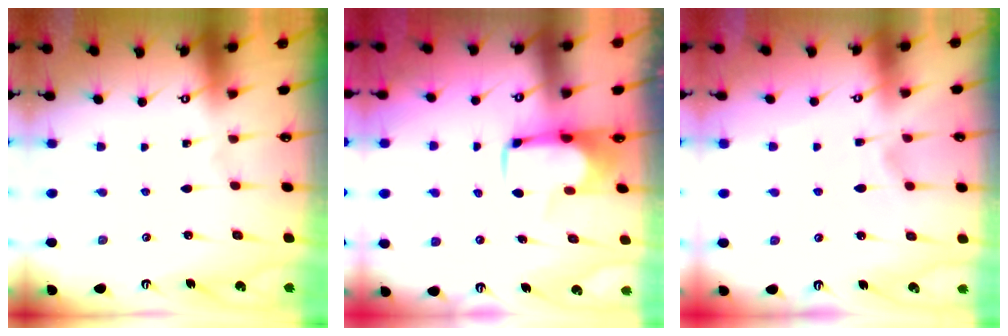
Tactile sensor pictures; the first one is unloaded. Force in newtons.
{"total": 1.7, "press": 1.6, "slide": 0.5}
{"total": 2.8, "press": 2.6, "slide": 1.2}